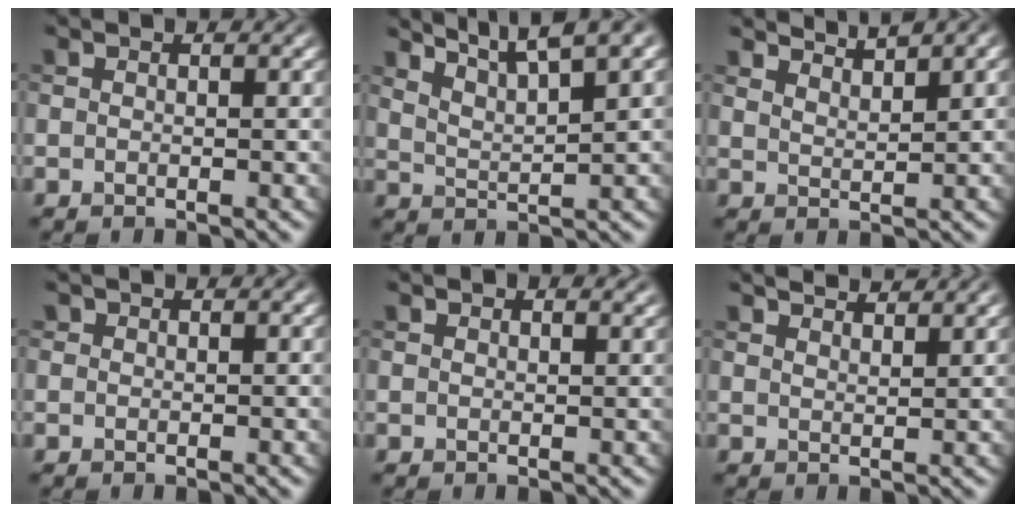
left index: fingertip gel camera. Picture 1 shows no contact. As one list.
[{"total": 6.9, "force": [5.6, 1.0, 3.9], "torque": [-0.059, 0.017, 0.080]}, {"total": 4.0, "force": [3.7, 0.4, 1.5], "torque": [-0.021, 0.003, 0.054]}, {"total": 0.5, "force": [0.3, 0.4, 0.0], "torque": [0.005, -0.002, 0.003]}, {"total": 2.0, "force": [1.4, 0.8, 1.2], "torque": [-0.012, -0.002, 0.022]}, {"total": 3.0, "force": [2.8, 0.4, 0.8], "torque": [-0.003, 0.003, 0.039]}]